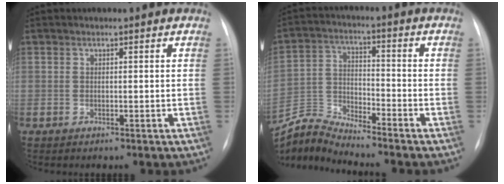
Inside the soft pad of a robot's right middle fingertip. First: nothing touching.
{"total": 8.1, "force": [-8.0, -1.5, -0.2], "torque": [-0.009, 0.009, -0.155]}